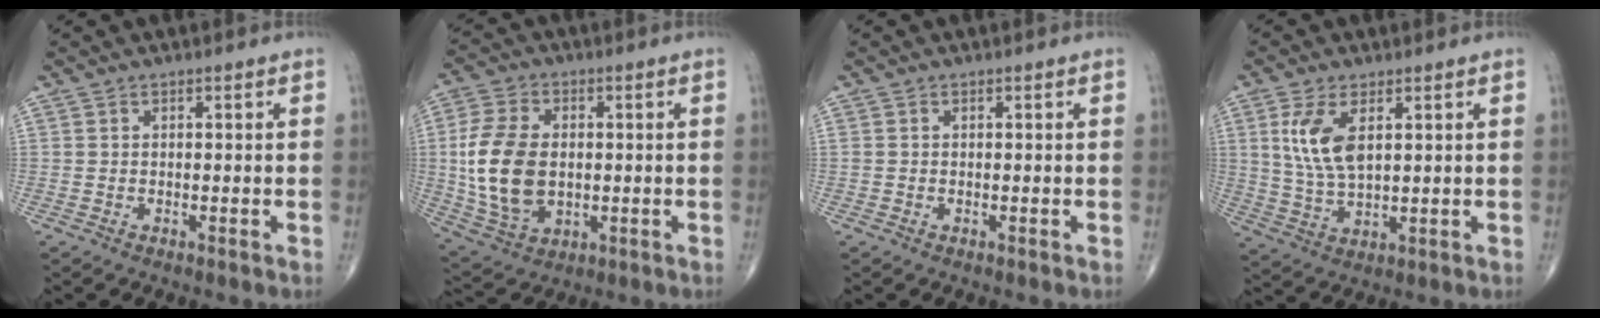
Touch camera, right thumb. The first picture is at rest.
{"total": 14.9, "force": [0.0, 9.8, 11.2], "torque": [-0.220, -0.004, 0.009]}
{"total": 0.0}
{"total": 8.7, "force": [2.8, 4.1, 7.2], "torque": [-0.145, -0.010, 0.063]}